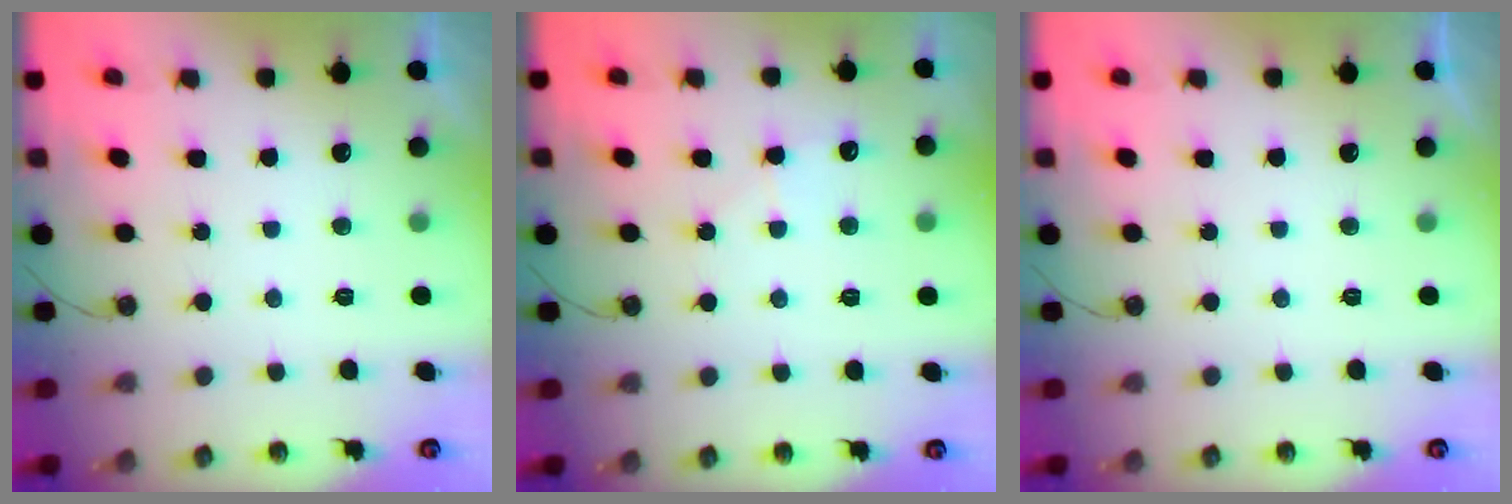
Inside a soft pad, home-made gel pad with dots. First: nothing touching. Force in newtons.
{"total": 6.6, "press": 6.5, "slide": 0.9}
{"total": 0.0}